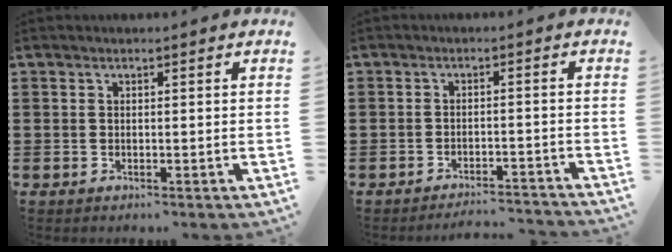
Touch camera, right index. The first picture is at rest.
{"total": 3.0, "force": [-3.0, 0.1, 0.0], "torque": [-0.005, 0.000, -0.065]}